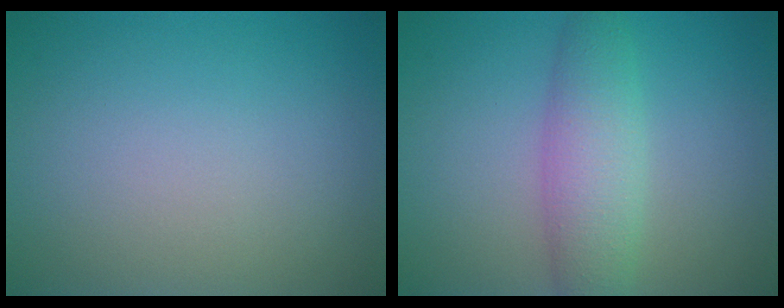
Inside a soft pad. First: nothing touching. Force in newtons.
{"total": 4.3, "press": 4.3, "slide": 0.1}